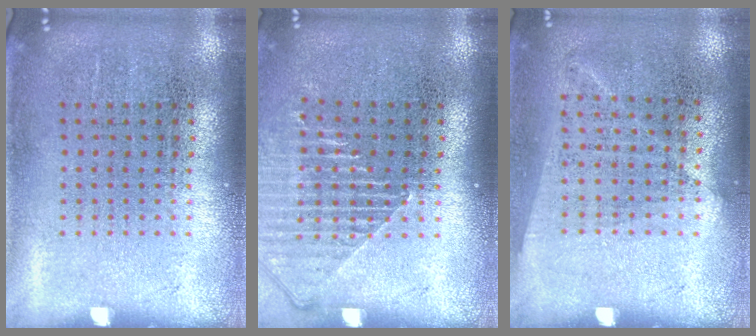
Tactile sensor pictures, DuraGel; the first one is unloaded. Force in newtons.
{"total": 1.3, "press": 1.3, "slide": 0.4}
{"total": 1.1, "press": 1.0, "slide": 0.5}